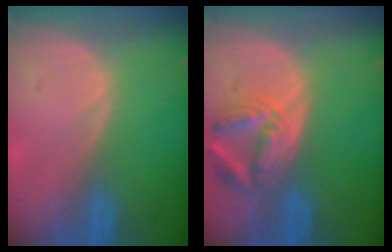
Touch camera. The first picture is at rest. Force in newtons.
{"total": 6.8, "press": 6.3, "slide": 2.6}